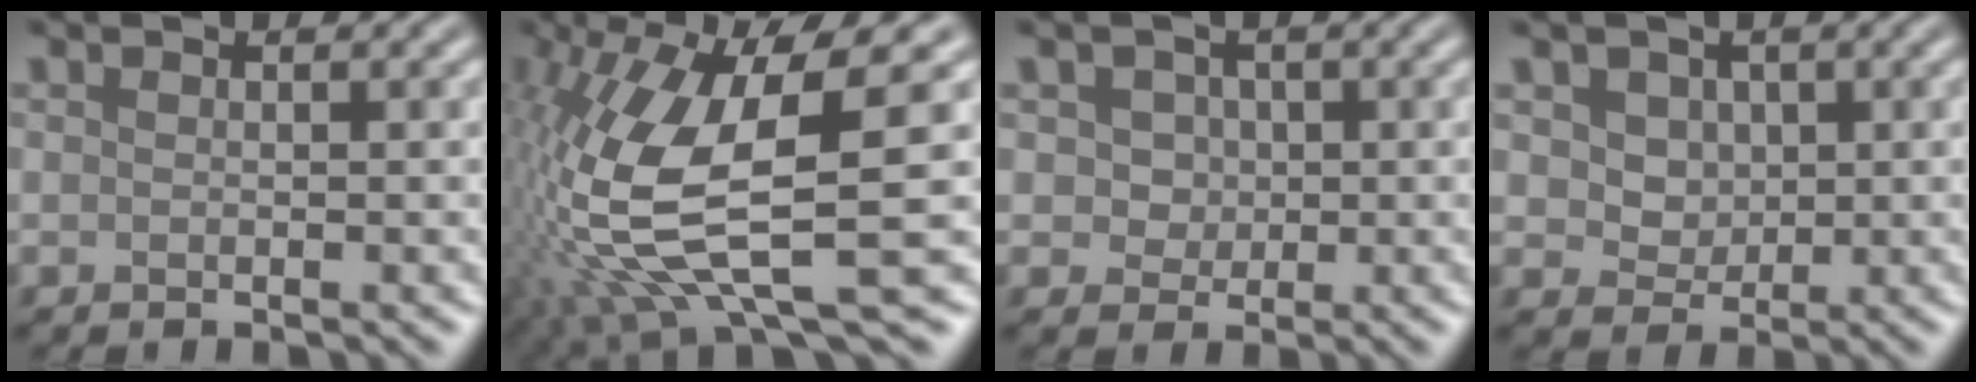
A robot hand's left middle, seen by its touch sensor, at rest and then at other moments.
{"total": 12.3, "force": [-0.9, 3.7, 11.7], "torque": [-0.254, -0.018, -0.009]}
{"total": 3.3, "force": [1.3, 2.7, 1.5], "torque": [-0.025, 0.011, 0.015]}
{"total": 3.9, "force": [1.7, 3.0, 1.8], "torque": [-0.045, 0.001, 0.031]}